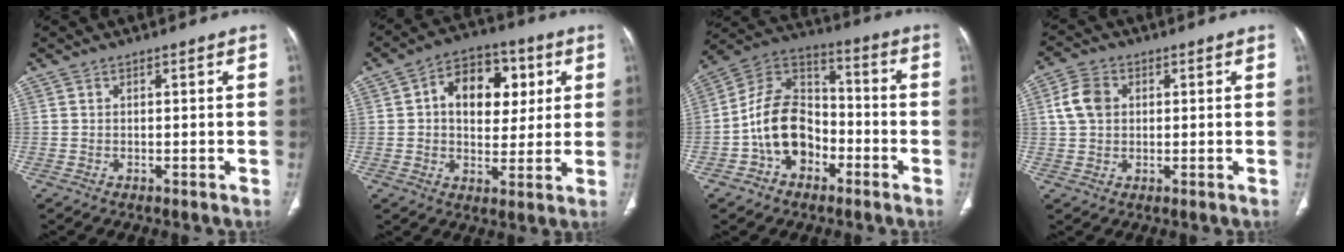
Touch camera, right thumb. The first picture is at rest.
{"total": 13.9, "force": [3.2, 9.3, 9.7], "torque": [-0.102, 0.006, 0.045]}
{"total": 14.6, "force": [-4.7, 10.5, 9.0], "torque": [-0.133, 0.053, -0.092]}
{"total": 6.1, "force": [1.3, 4.6, 3.8], "torque": [-0.070, 0.007, 0.022]}